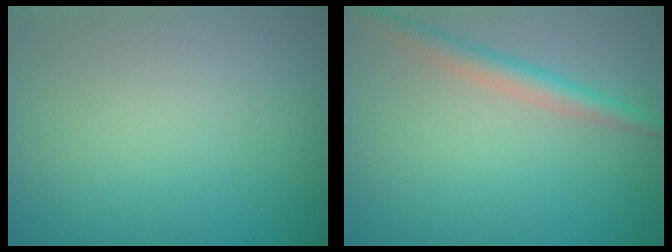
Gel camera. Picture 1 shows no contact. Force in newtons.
{"total": 2.5, "press": 2.5, "slide": 0.1}